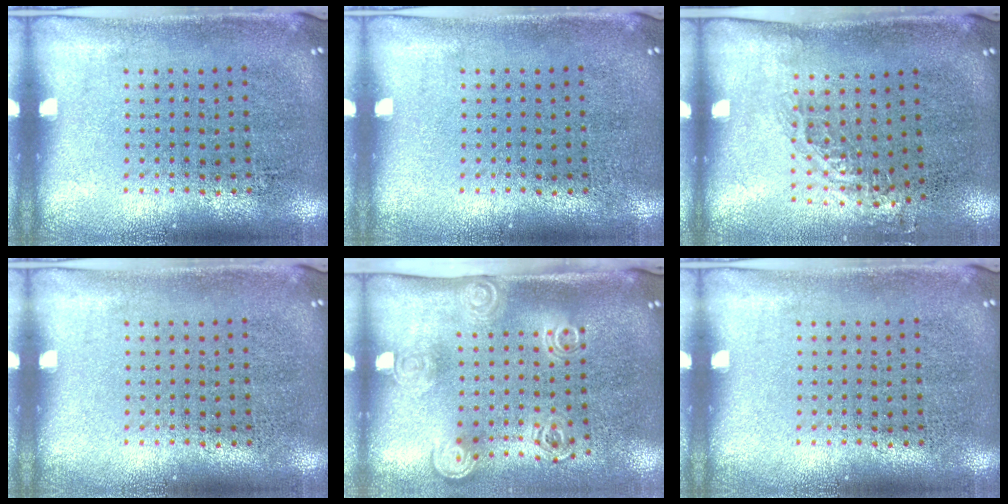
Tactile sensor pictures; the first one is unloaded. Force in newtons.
{"total": 0.0}
{"total": 0.8, "press": 0.8, "slide": 0.3}
{"total": 0.0}
{"total": 2.0, "press": 1.4, "slide": 1.4}
{"total": 0.0}